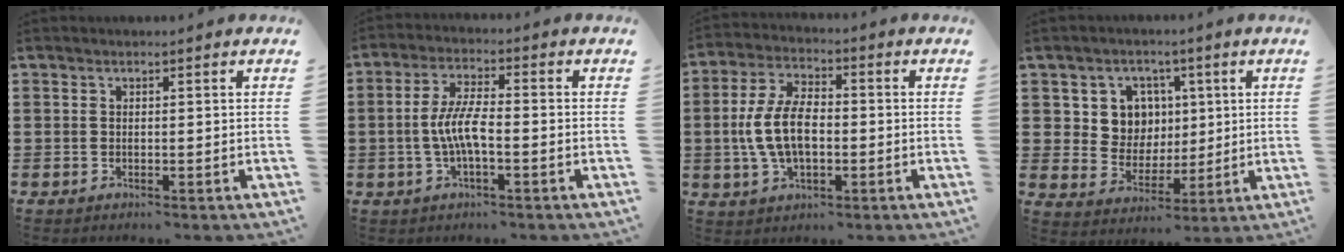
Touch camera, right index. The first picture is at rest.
{"total": 5.9, "force": [-1.2, 1.5, 5.6], "torque": [-0.126, -0.004, -0.031]}
{"total": 9.0, "force": [-0.9, 4.6, 7.6], "torque": [-0.177, -0.001, -0.024]}
{"total": 7.4, "force": [2.3, 6.6, 2.3], "torque": [-0.073, 0.011, 0.044]}